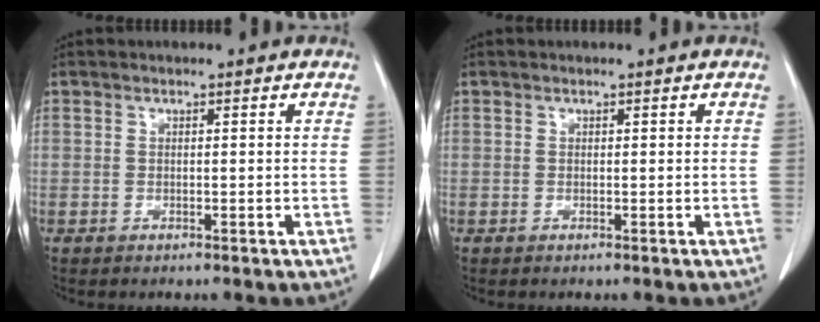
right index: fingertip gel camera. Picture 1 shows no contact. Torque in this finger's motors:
{"motor_torque": [0.04, -0.03, 0.04, 0.01]}